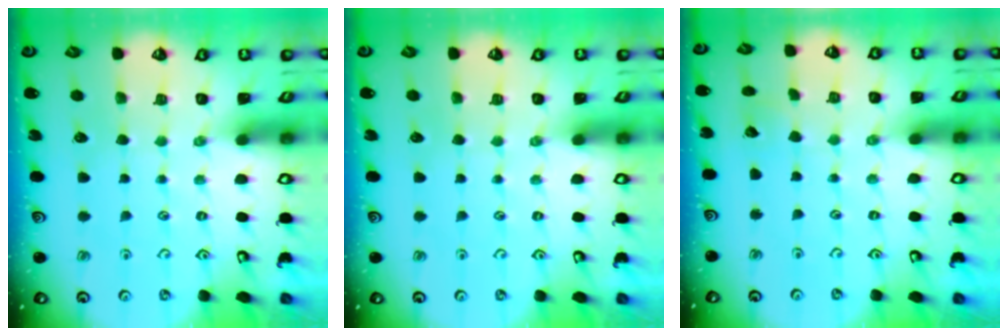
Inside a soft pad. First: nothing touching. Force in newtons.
{"total": 0.0}
{"total": 2.8, "press": 2.8, "slide": 0.3}